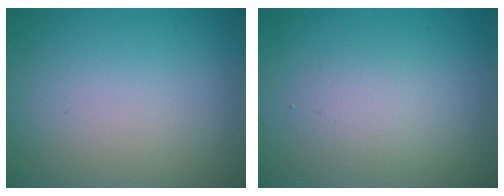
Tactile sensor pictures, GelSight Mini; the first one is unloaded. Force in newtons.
{"total": 2.0, "press": 2.0, "slide": 0.1}